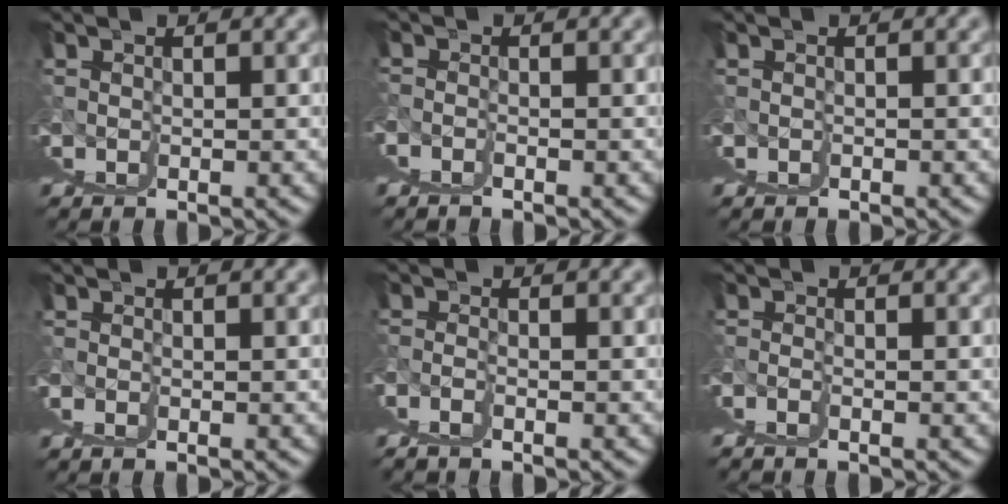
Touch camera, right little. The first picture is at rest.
{"total": 1.2, "force": [0.5, -1.0, -0.1], "torque": [0.007, 0.009, 0.008]}
{"total": 0.8, "force": [-0.1, -0.6, -0.5], "torque": [0.007, -0.001, -0.002]}
{"total": 0.0}
{"total": 1.1, "force": [0.3, -0.8, 0.7], "torque": [-0.011, 0.008, 0.008]}
{"total": 1.2, "force": [0.2, -1.2, 0.2], "torque": [0.000, 0.009, 0.005]}